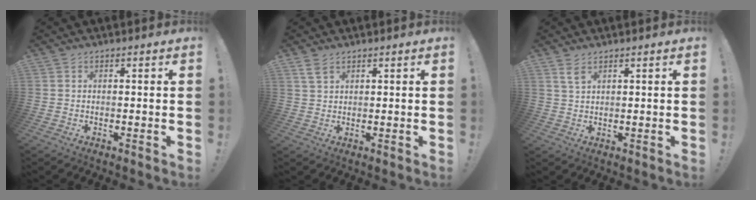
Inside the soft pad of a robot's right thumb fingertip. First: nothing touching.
{"total": 3.4, "force": [2.3, 1.6, 1.9], "torque": [-0.033, -0.009, 0.044]}
{"total": 3.6, "force": [2.2, 1.7, 2.3], "torque": [-0.034, -0.010, 0.040]}